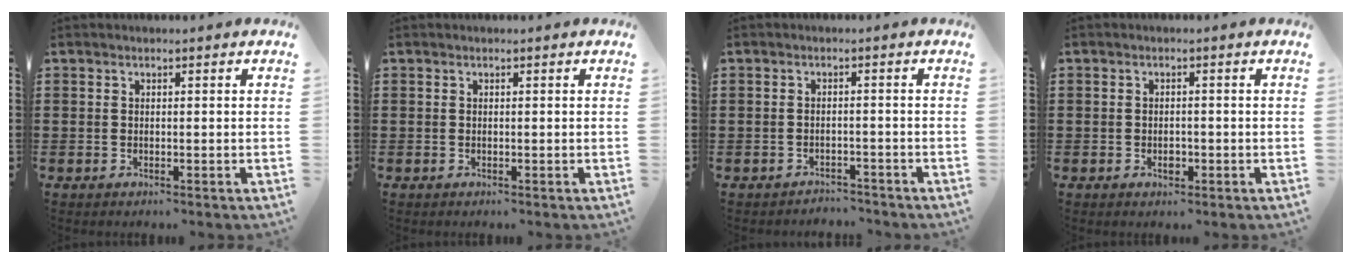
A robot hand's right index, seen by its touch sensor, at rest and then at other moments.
{"total": 0.0}
{"total": 1.9, "force": [-1.8, 0.2, -0.5], "torque": [0.003, 0.002, -0.042]}
{"total": 1.5, "force": [-0.6, 0.8, 1.2], "torque": [-0.023, -0.003, -0.009]}